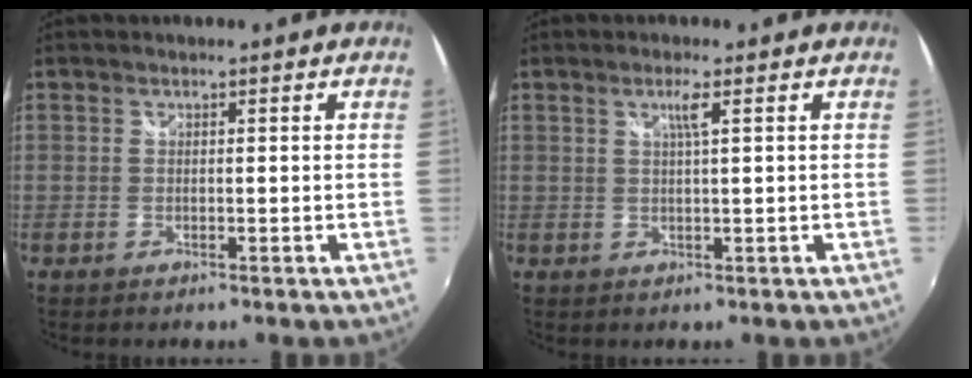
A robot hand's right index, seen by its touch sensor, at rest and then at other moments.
{"total": 2.1, "force": [0.9, -0.4, 1.9], "torque": [-0.036, -0.002, 0.016]}